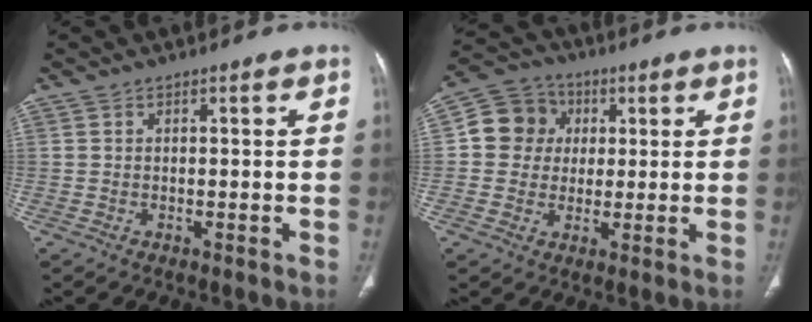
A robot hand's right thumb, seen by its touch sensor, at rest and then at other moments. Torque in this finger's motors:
{"motor_torque": [-0.81, 0.68, 0.60, -0.36, 0.04]}